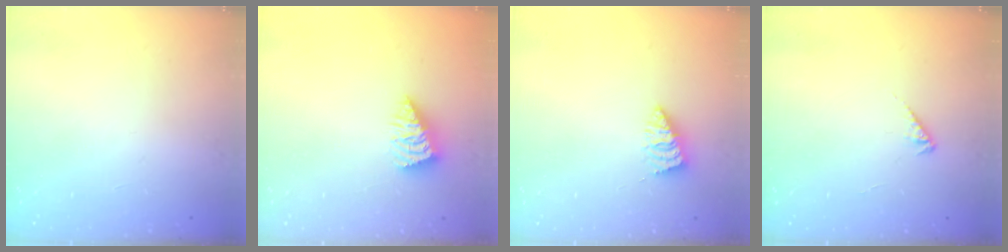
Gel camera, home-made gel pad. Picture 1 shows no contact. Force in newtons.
{"total": 3.5, "press": 3.5, "slide": 0.4}
{"total": 2.0, "press": 2.0, "slide": 0.2}
{"total": 2.5, "press": 2.5, "slide": 0.5}